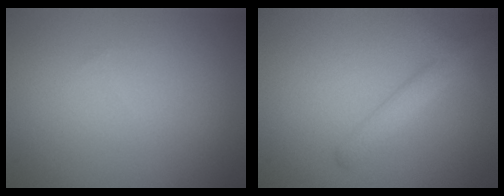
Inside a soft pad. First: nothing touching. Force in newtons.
{"total": 2.5, "press": 2.5, "slide": 0.1}